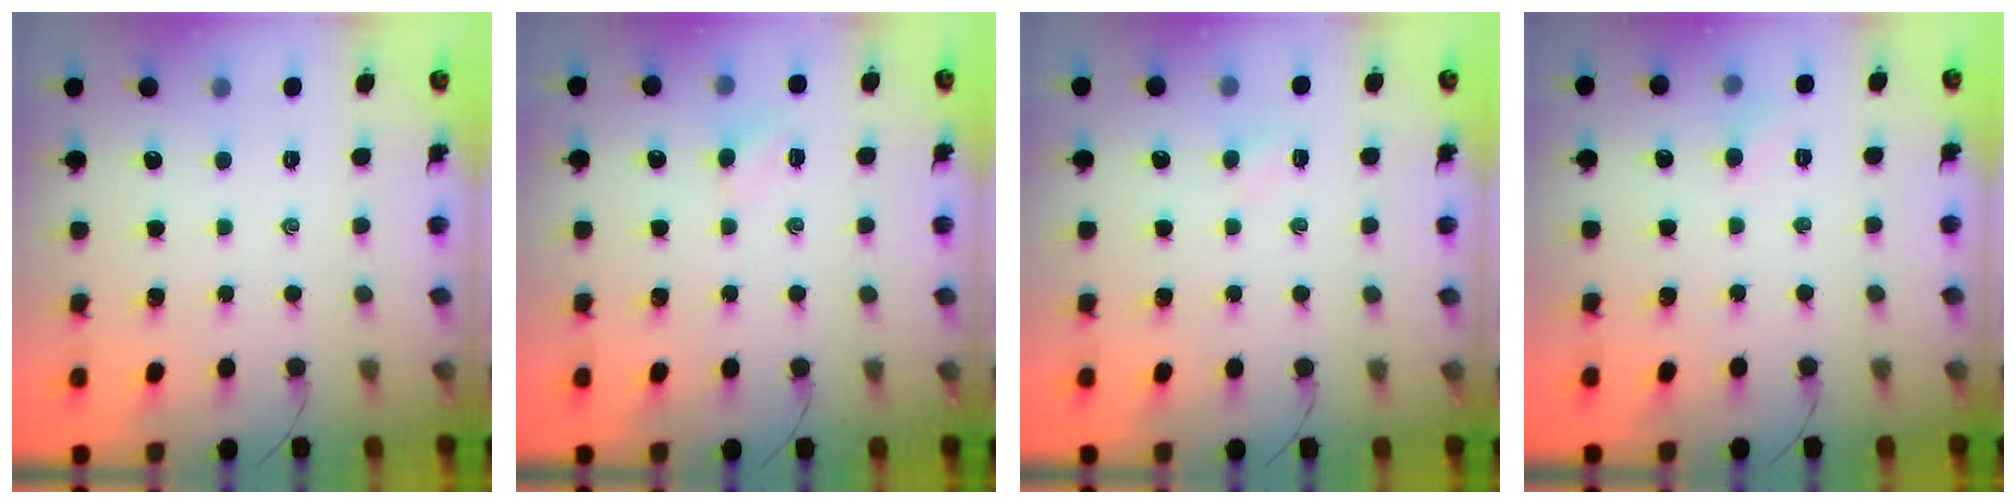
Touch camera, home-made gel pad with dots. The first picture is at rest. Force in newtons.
{"total": 3.3, "press": 3.1, "slide": 1.2}
{"total": 1.6, "press": 1.5, "slide": 0.5}
{"total": 3.0, "press": 2.8, "slide": 1.0}